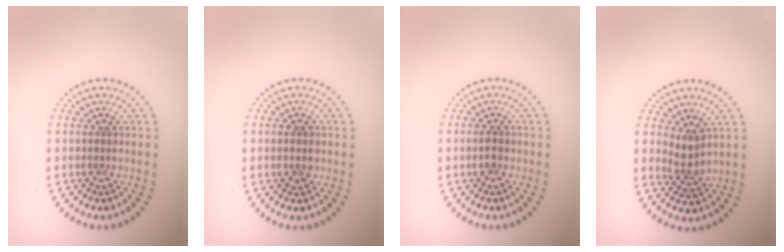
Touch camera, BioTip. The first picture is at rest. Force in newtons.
{"total": 2.0, "press": 2.0, "slide": 0.1}
{"total": 1.3, "press": 1.3, "slide": 0.2}
{"total": 2.2, "press": 1.7, "slide": 1.4}